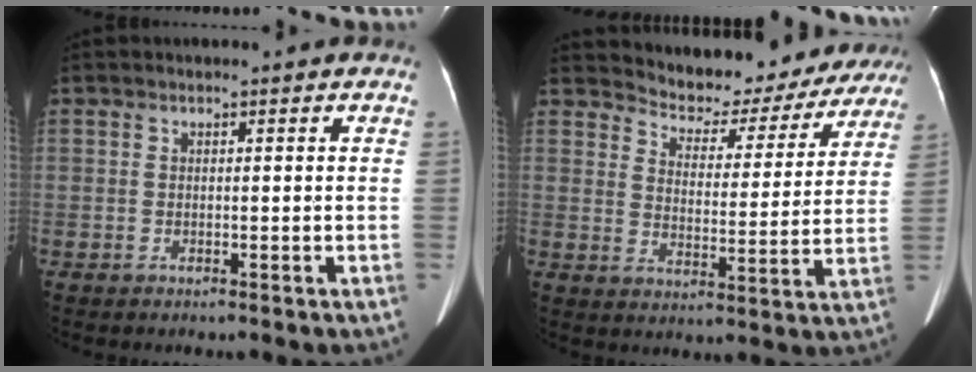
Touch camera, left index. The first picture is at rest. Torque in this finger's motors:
{"motor_torque": [1.06, -1.08, 0.07, -0.04]}